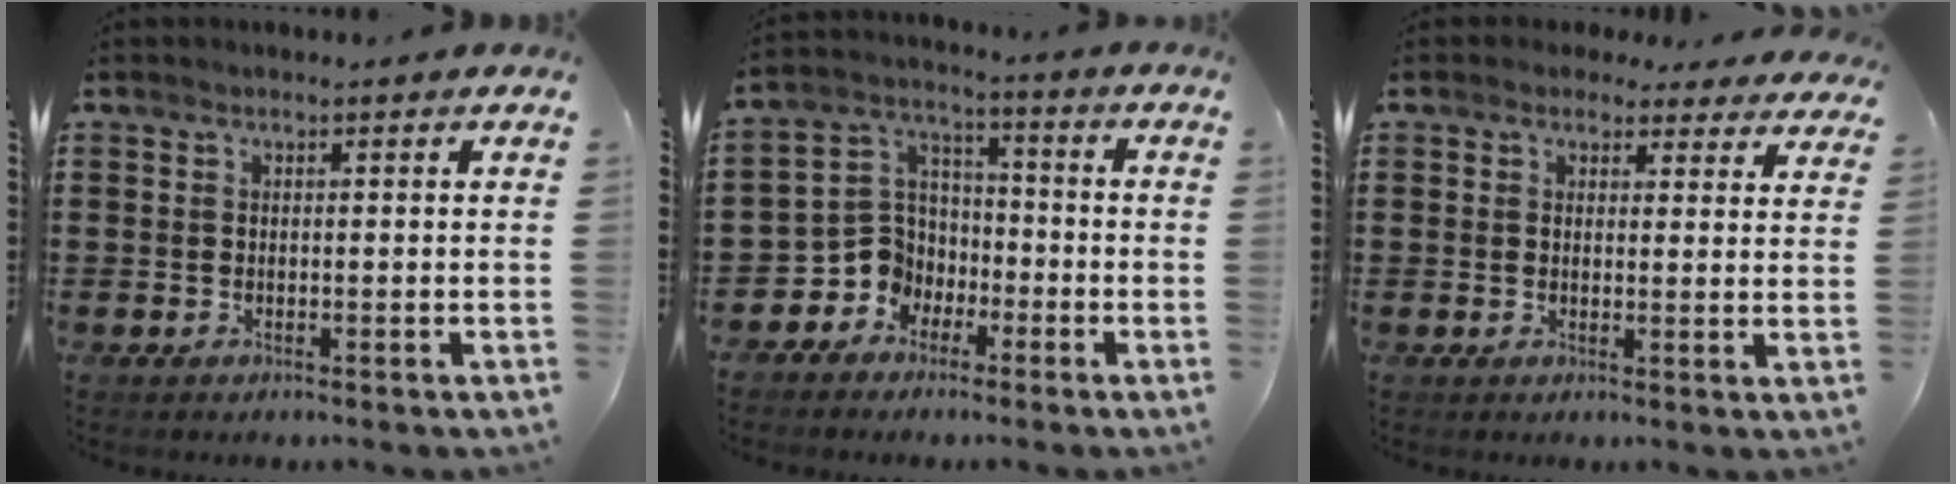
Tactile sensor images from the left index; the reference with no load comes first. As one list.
[{"total": 7.0, "force": [-3.4, 6.0, 1.1], "torque": [-0.062, 0.006, -0.072]}, {"total": 2.5, "force": [2.2, 1.1, 0.6], "torque": [-0.013, -0.005, 0.037]}]